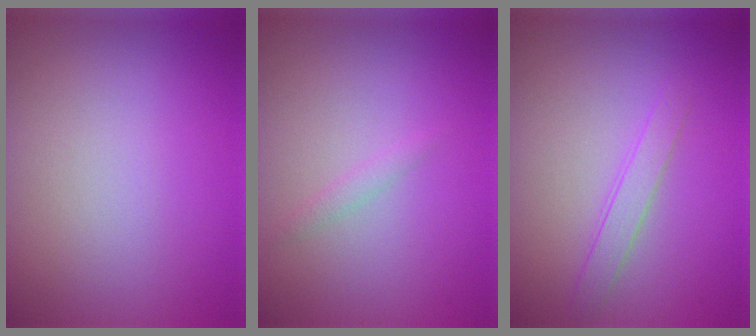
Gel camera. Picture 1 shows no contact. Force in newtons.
{"total": 0.8, "press": 0.8, "slide": 0.1}
{"total": 1.6, "press": 1.6, "slide": 0.2}